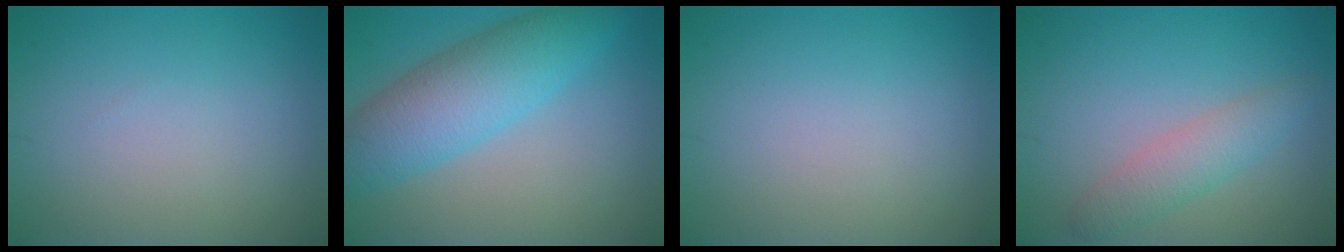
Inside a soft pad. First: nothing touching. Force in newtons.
{"total": 6.9, "press": 6.9, "slide": 0.1}
{"total": 0.0}
{"total": 2.7, "press": 2.7, "slide": 0.1}